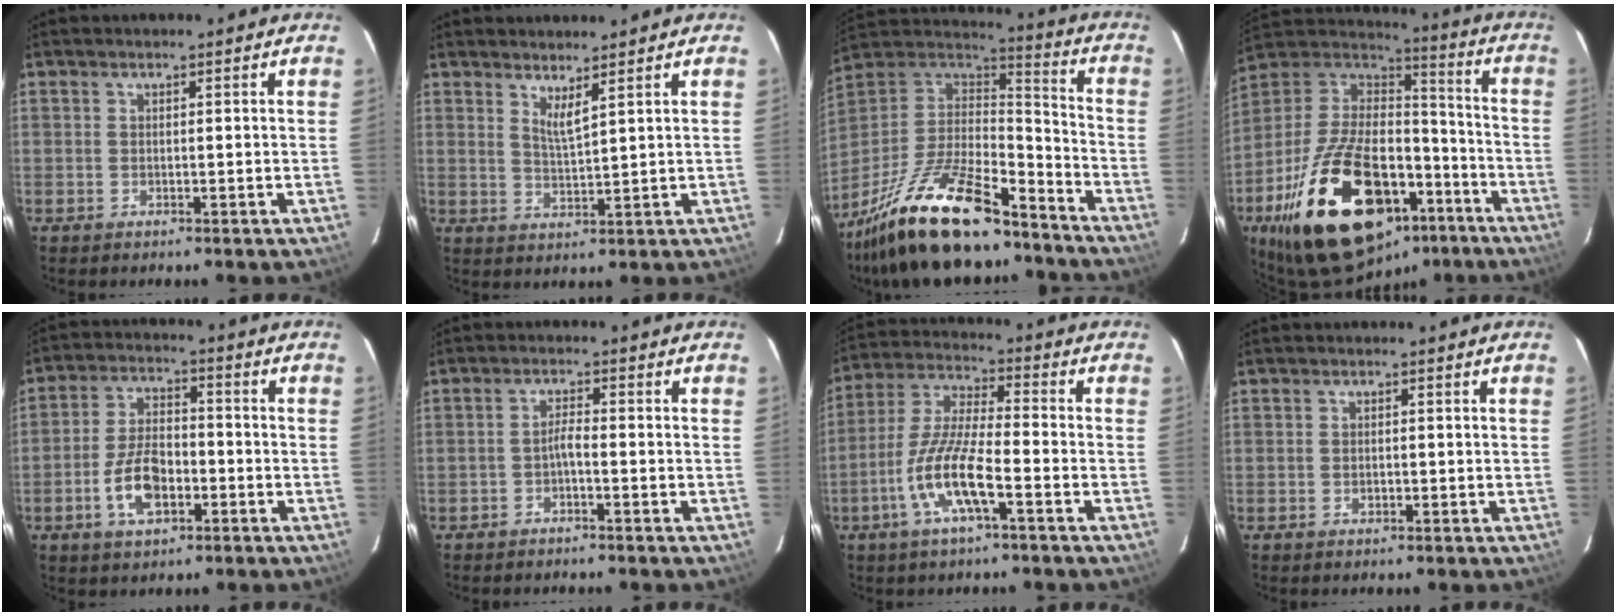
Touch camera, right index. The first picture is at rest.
{"total": 3.2, "force": [2.4, -0.1, 2.2], "torque": [-0.039, -0.009, 0.039]}
{"total": 26.8, "force": [-19.0, 9.0, 16.6], "torque": [-0.330, -0.027, -0.313]}
{"total": 31.4, "force": [-17.0, 16.3, 20.7], "torque": [-0.392, 0.008, -0.256]}
{"total": 9.4, "force": [-3.6, 4.8, 7.3], "torque": [-0.151, 0.007, -0.061]}
{"total": 1.9, "force": [-1.2, 0.1, 1.4], "torque": [-0.031, 0.006, -0.022]}
{"total": 11.8, "force": [-5.1, 2.2, 10.4], "torque": [-0.222, -0.004, -0.100]}
{"total": 1.1, "force": [-0.3, 0.8, 0.7], "torque": [-0.012, 0.002, -0.005]}